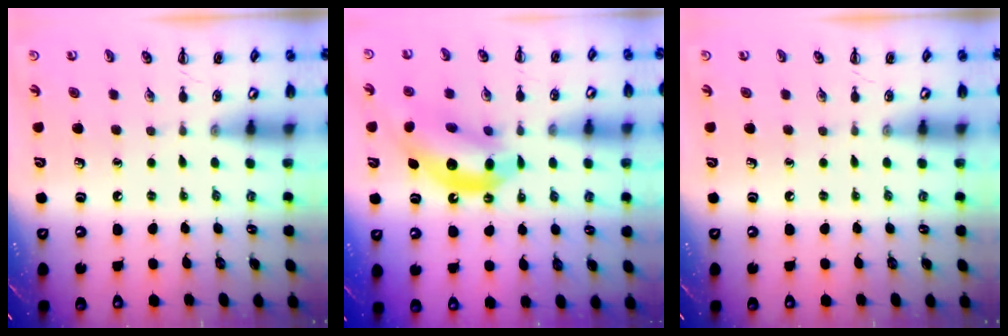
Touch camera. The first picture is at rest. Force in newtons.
{"total": 13.4, "press": 12.9, "slide": 3.7}
{"total": 0.0}